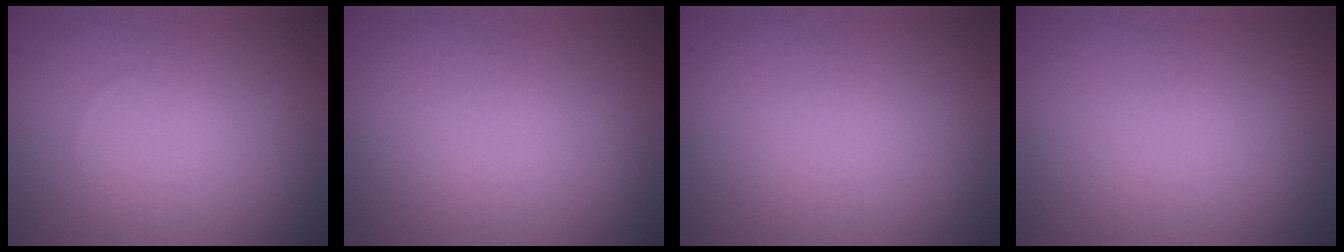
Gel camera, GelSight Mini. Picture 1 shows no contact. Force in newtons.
{"total": 0.0}
{"total": 0.0}
{"total": 0.0}